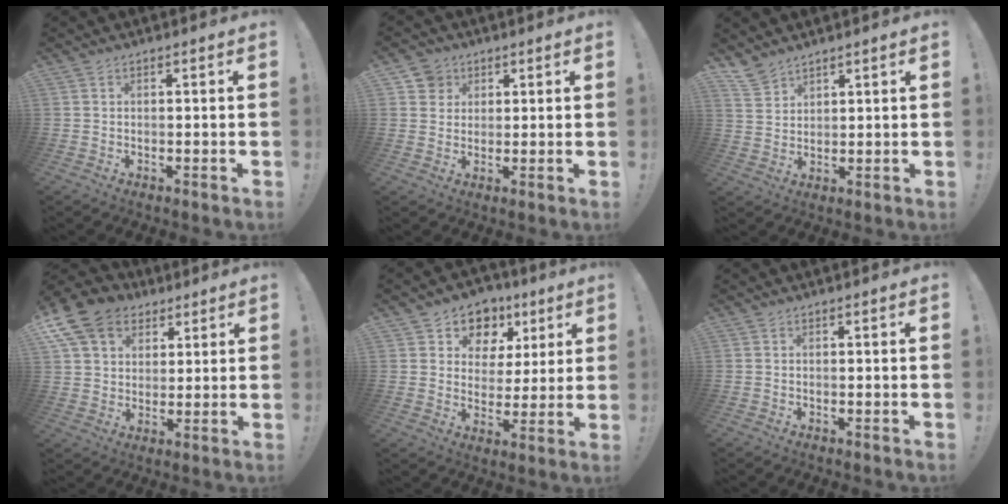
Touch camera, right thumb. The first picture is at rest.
{"total": 5.4, "force": [2.6, 4.6, 0.8], "torque": [-0.013, -0.010, 0.051]}
{"total": 5.7, "force": [4.8, 2.7, 1.3], "torque": [-0.024, -0.034, 0.093]}
{"total": 14.1, "force": [7.1, 10.5, 6.2], "torque": [-0.106, -0.030, 0.144]}
{"total": 9.6, "force": [4.7, 7.8, 2.7], "torque": [-0.047, -0.026, 0.094]}
{"total": 0.0}